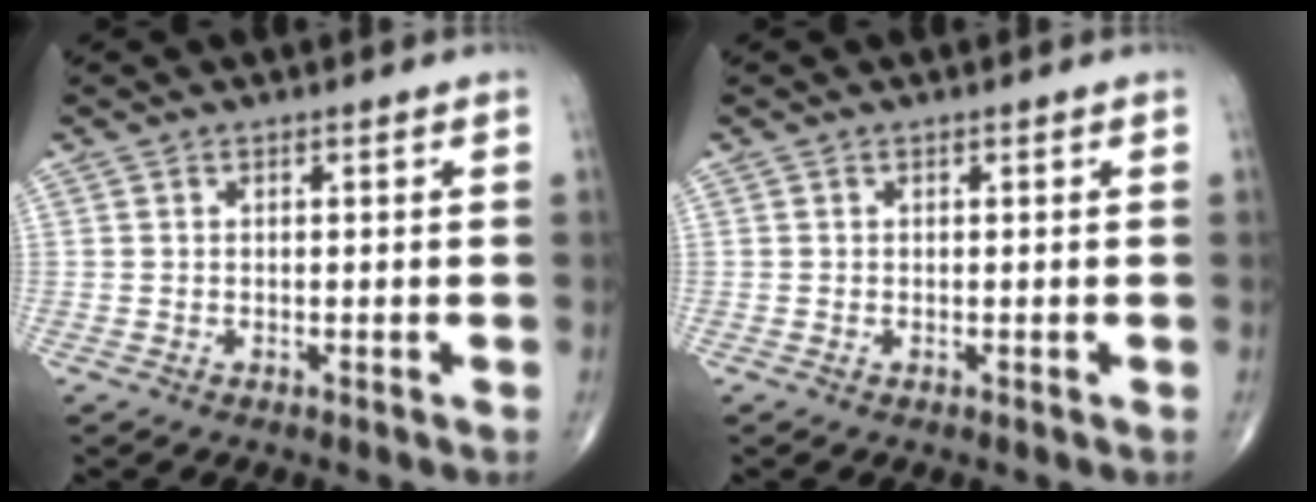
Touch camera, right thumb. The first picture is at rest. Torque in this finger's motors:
{"motor_torque": [-0.32, -0.07, -0.34, -0.23, -0.01]}